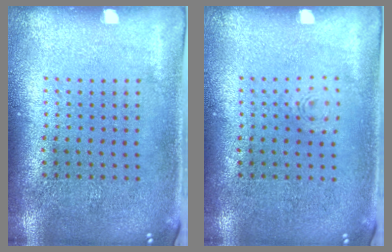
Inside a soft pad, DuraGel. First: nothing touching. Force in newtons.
{"total": 0.7, "press": 0.7, "slide": 0.1}